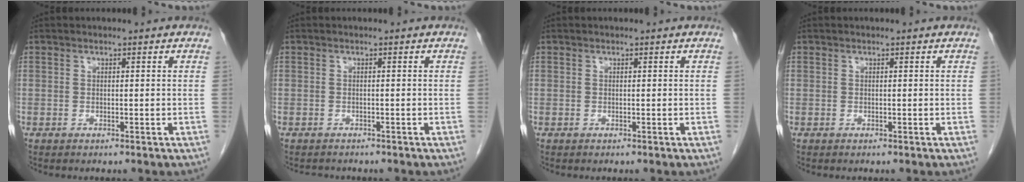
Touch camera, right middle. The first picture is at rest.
{"total": 2.0, "force": [-1.8, 0.8, 0.3], "torque": [-0.012, -0.003, -0.024]}
{"total": 0.0}
{"total": 0.0}